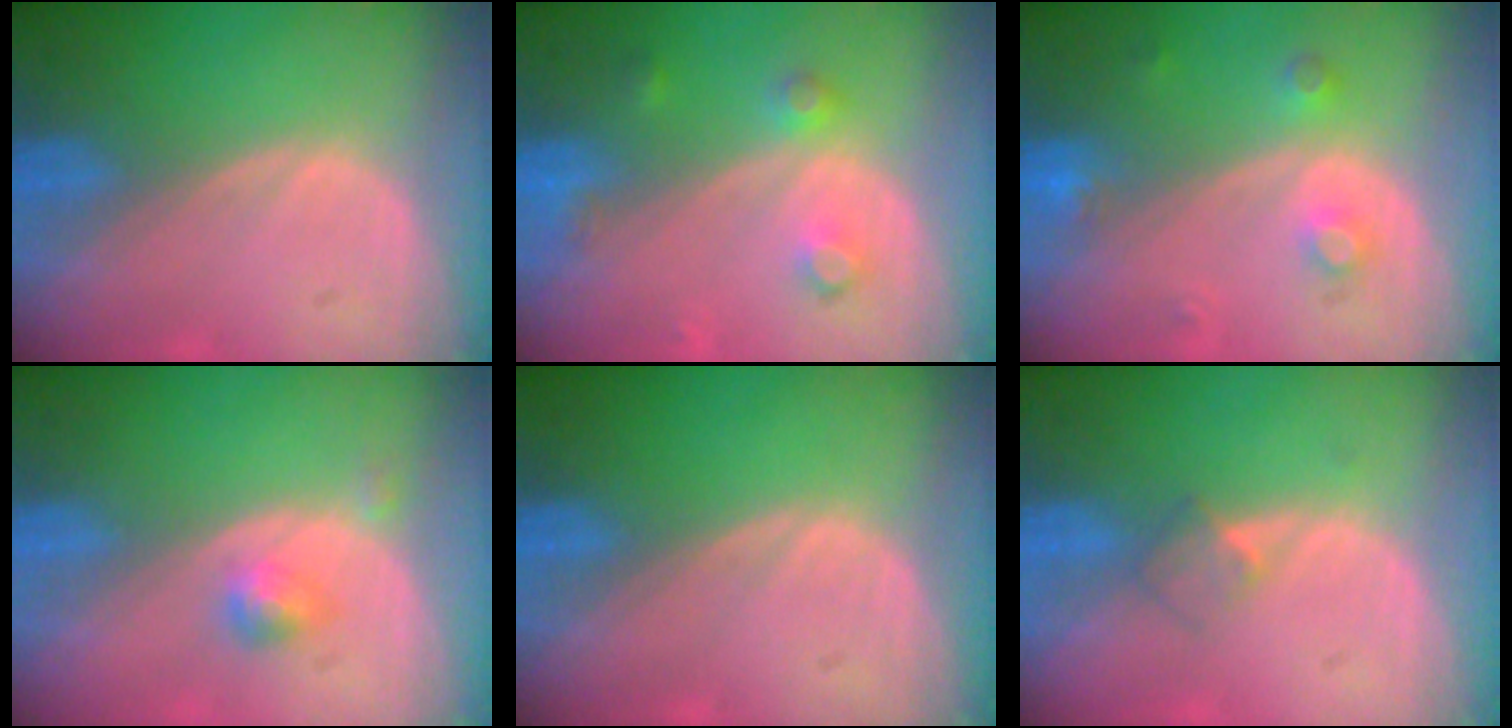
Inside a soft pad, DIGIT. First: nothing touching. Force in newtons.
{"total": 3.7, "press": 3.5, "slide": 1.4}
{"total": 3.4, "press": 3.1, "slide": 1.2}
{"total": 2.4, "press": 2.1, "slide": 1.1}
{"total": 0.0}
{"total": 2.3, "press": 2.0, "slide": 1.1}